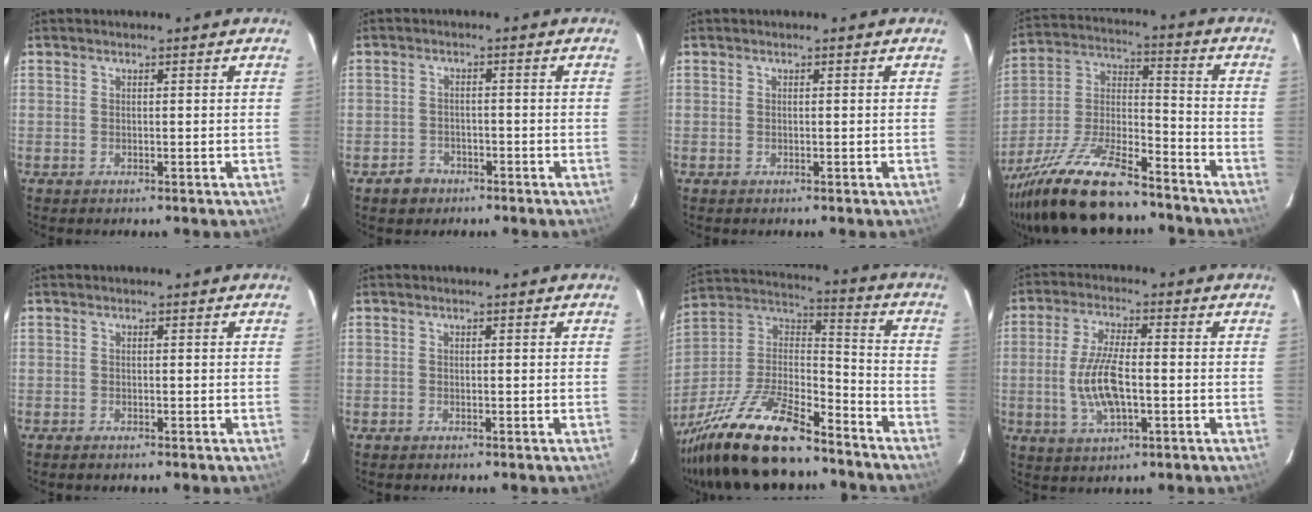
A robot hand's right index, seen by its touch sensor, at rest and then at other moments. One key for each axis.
{"total": 3.8, "fx": -2.3, "fy": 2.9, "fz": 0.4, "tx": -0.016, "ty": 0.013, "tz": -0.035}
{"total": 0.0}
{"total": 21.8, "fx": -16.5, "fy": 6.4, "fz": 12.7, "tx": -0.263, "ty": -0.016, "tz": -0.282}
{"total": 0.9, "fx": -0.8, "fy": 0.2, "fz": 0.3, "tx": -0.010, "ty": -0.001, "tz": -0.016}
{"total": 0.5, "fx": -0.4, "fy": 0.3, "fz": 0.0, "tx": -0.001, "ty": 0.002, "tz": -0.010}
{"total": 25.9, "fx": -19.0, "fy": 8.0, "fz": 15.6, "tx": -0.323, "ty": -0.017, "tz": -0.323}
{"total": 9.8, "fx": -1.6, "fy": 3.5, "fz": 9.0, "tx": -0.184, "ty": -0.001, "tz": -0.030}